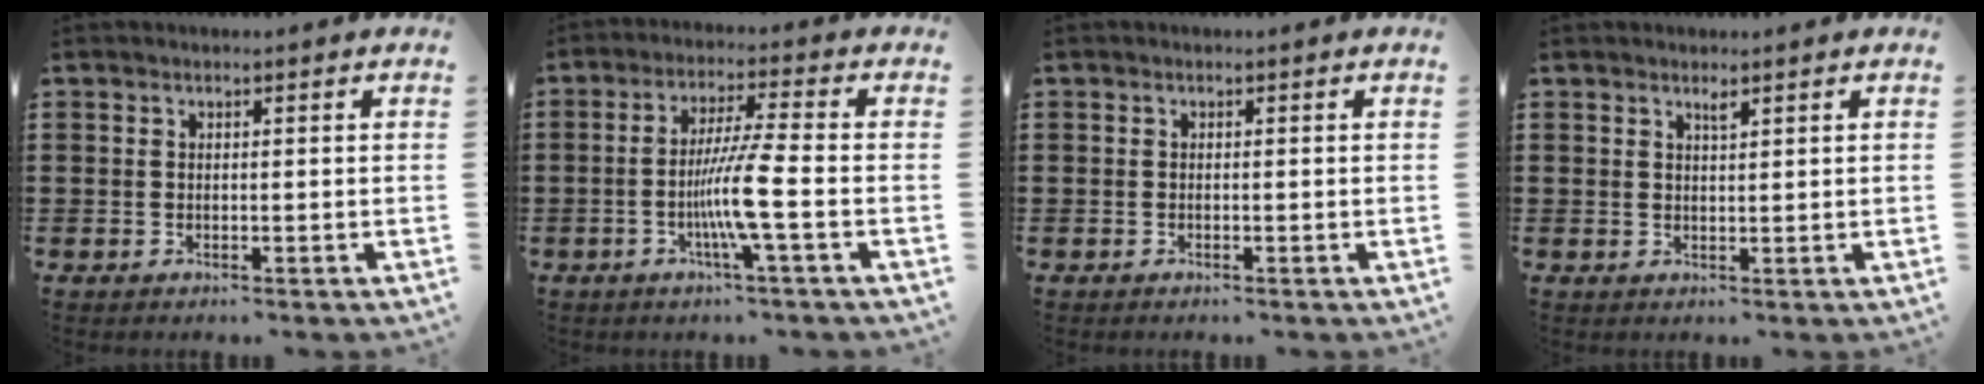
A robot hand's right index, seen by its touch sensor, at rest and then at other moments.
{"total": 7.9, "force": [-2.4, -0.6, 7.5], "torque": [-0.148, -0.018, -0.051]}
{"total": 0.0}
{"total": 1.1, "force": [0.9, 0.1, 0.7], "torque": [-0.014, -0.001, 0.016]}